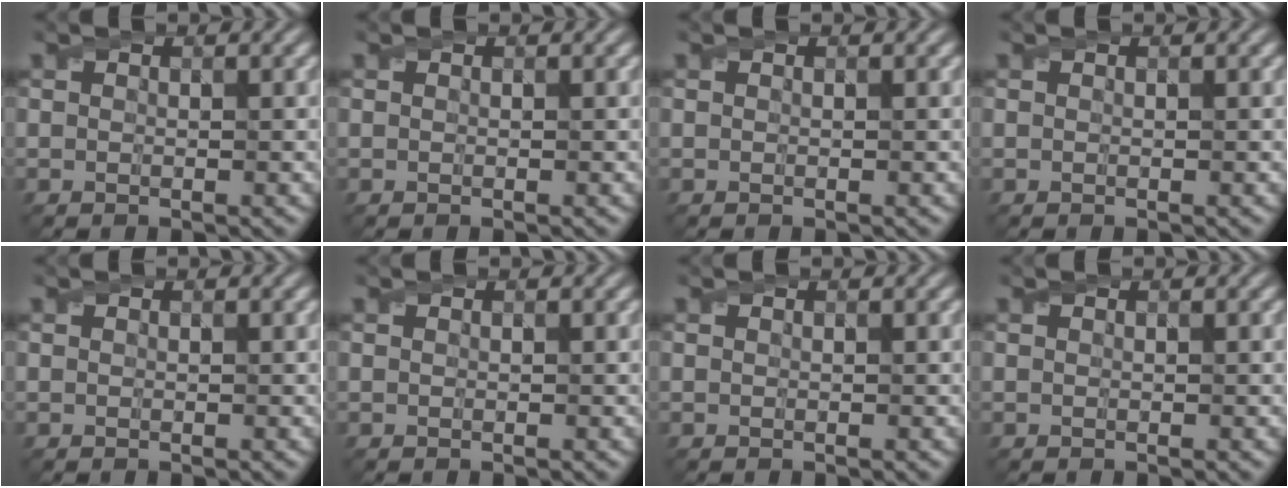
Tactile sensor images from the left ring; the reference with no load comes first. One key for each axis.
{"total": 0.0}
{"total": 0.0}
{"total": 0.0}
{"total": 0.0}
{"total": 0.0}
{"total": 0.0}
{"total": 0.0}